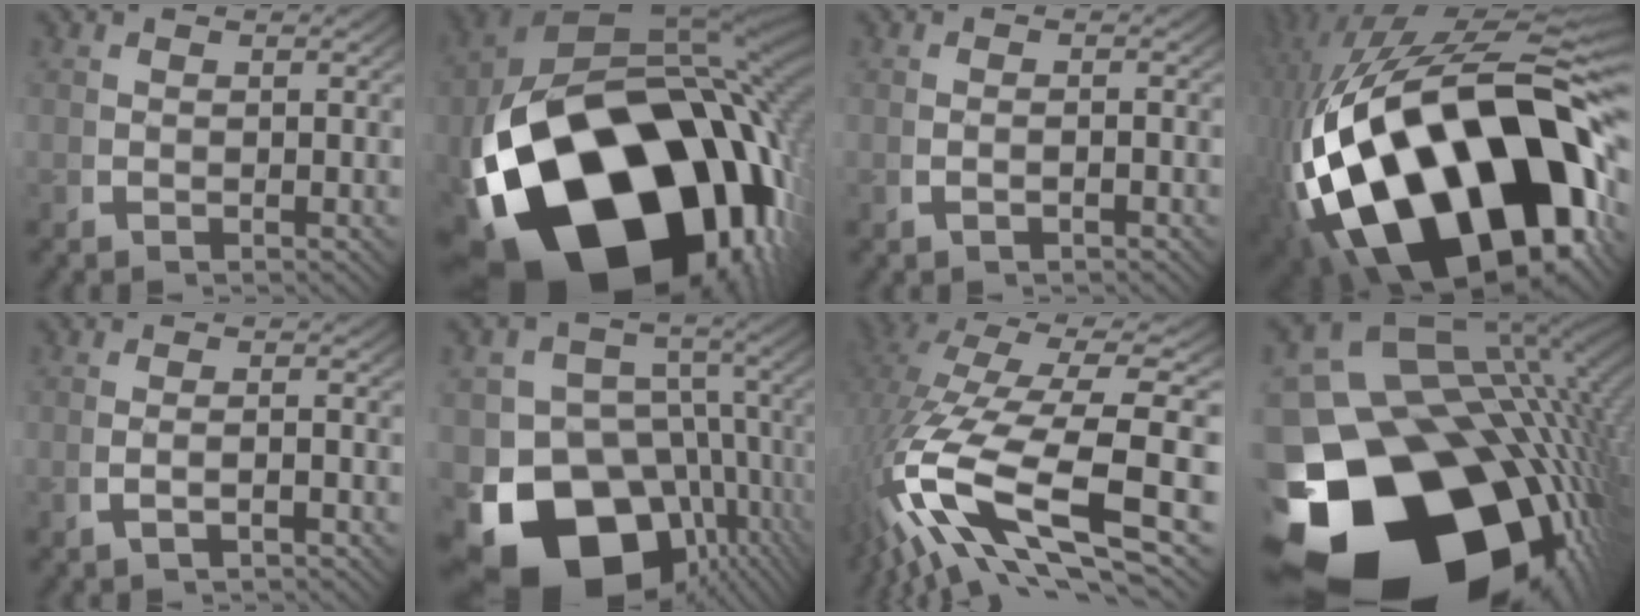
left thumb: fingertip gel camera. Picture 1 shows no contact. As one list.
[{"total": 37.8, "force": [-7.1, 23.1, 29.1], "torque": [-0.535, -0.131, -0.054]}, {"total": 1.0, "force": [-0.6, 0.3, 0.8], "torque": [-0.019, -0.001, -0.008]}, {"total": 34.5, "force": [-6.3, 19.7, 27.5], "torque": [-0.521, -0.113, -0.033]}, {"total": 1.7, "force": [-0.8, 0.3, 1.4], "torque": [-0.035, 0.002, -0.012]}, {"total": 20.5, "force": [-7.6, 15.5, 11.1], "torque": [-0.205, -0.090, -0.100]}, {"total": 13.1, "force": [-0.9, 6.3, 11.5], "torque": [-0.269, -0.036, 0.007]}, {"total": 36.8, "force": [-10.2, 23.3, 26.6], "torque": [-0.469, -0.122, -0.111]}]